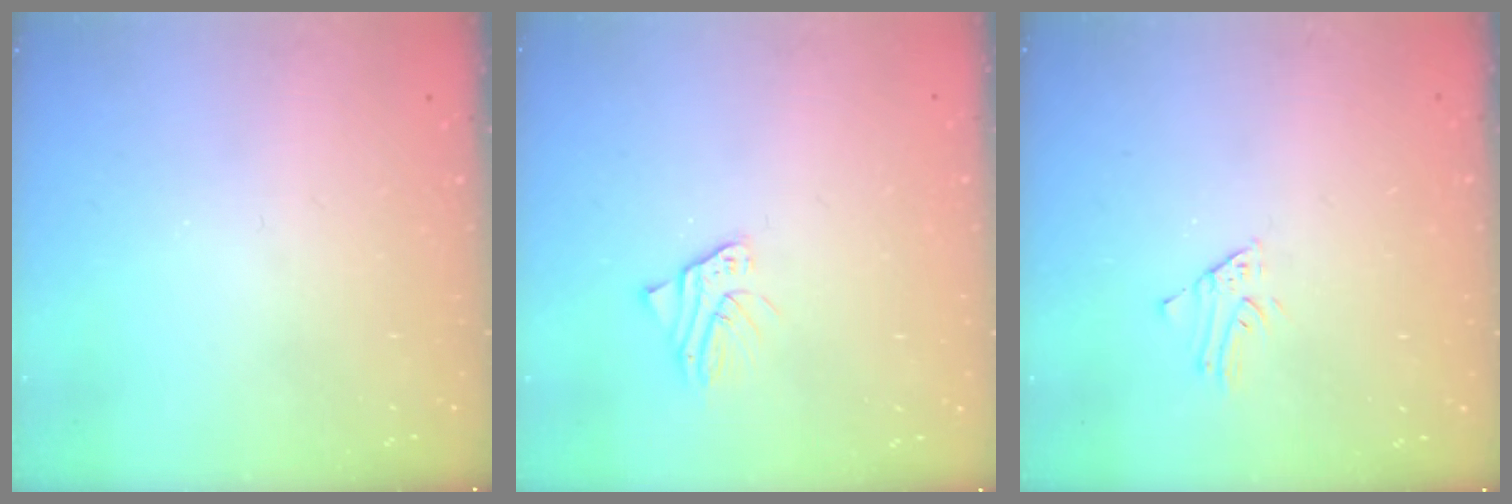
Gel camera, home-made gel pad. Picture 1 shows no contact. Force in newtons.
{"total": 2.7, "press": 2.6, "slide": 0.3}
{"total": 1.7, "press": 1.7, "slide": 0.2}